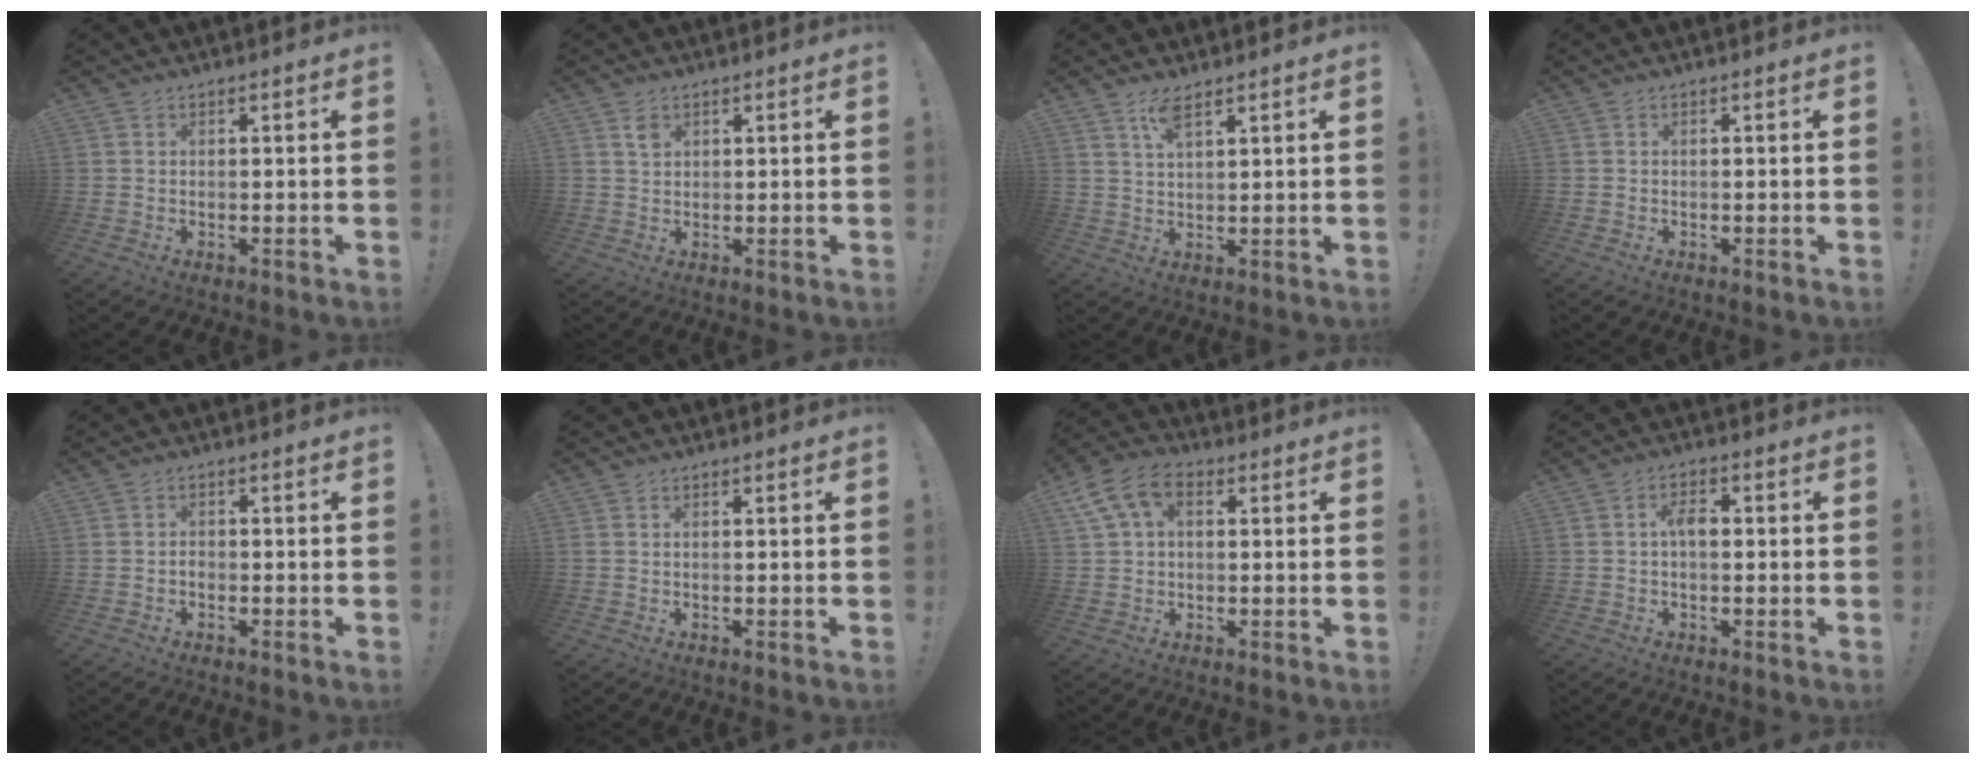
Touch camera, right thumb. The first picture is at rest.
{"total": 2.6, "force": [1.5, 1.6, 1.4], "torque": [-0.010, -0.007, 0.024]}
{"total": 5.0, "force": [3.3, 1.5, 3.5], "torque": [-0.062, -0.011, 0.055]}
{"total": 0.0}
{"total": 1.2, "force": [-0.9, 0.7, 0.3], "torque": [-0.003, 0.006, -0.018]}
{"total": 0.5, "force": [0.1, 0.1, 0.5], "torque": [-0.013, 0.002, 0.002]}
{"total": 10.2, "force": [3.2, 6.7, 7.0], "torque": [-0.135, 0.009, 0.068]}
{"total": 4.0, "force": [0.3, 2.1, 3.4], "torque": [-0.066, 0.012, 0.003]}